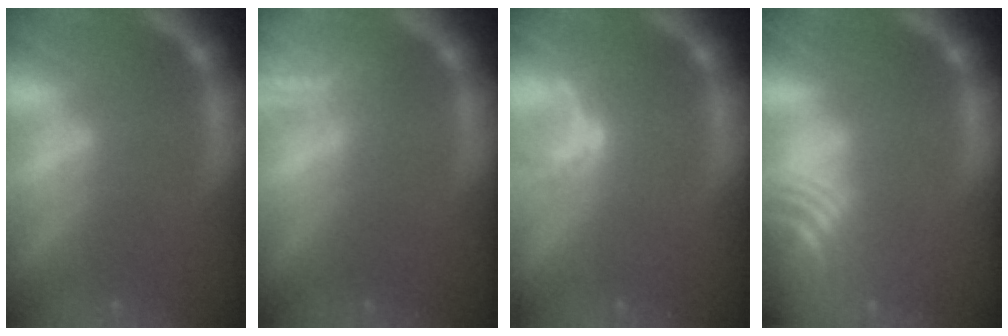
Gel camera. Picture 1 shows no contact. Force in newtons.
{"total": 2.5}
{"total": 1.5}
{"total": 8.6}